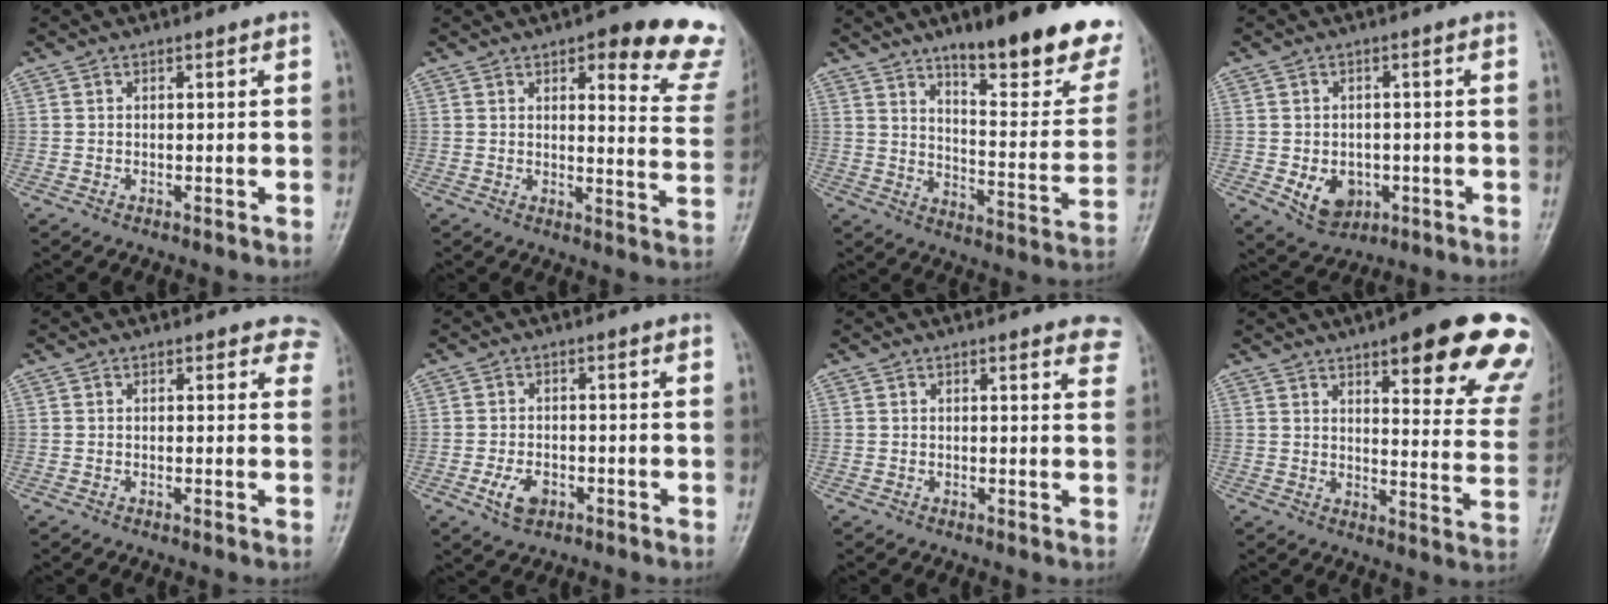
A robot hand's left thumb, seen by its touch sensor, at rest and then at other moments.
{"total": 16.8, "force": [11.5, 5.3, 11.0], "torque": [-0.083, -0.056, 0.117]}
{"total": 23.0, "force": [15.0, 6.0, 16.4], "torque": [-0.181, -0.079, 0.218]}
{"total": 6.4, "force": [-1.7, 5.0, 3.7], "torque": [-0.040, 0.004, -0.012]}
{"total": 3.7, "force": [3.2, 1.9, 0.5], "torque": [0.032, -0.013, 0.013]}
{"total": 4.3, "force": [-1.8, 2.7, 2.8], "torque": [-0.052, 0.005, -0.030]}
{"total": 4.9, "force": [3.8, 1.4, 2.7], "torque": [-0.011, -0.012, 0.030]}
{"total": 21.9, "force": [13.3, 5.7, 16.4], "torque": [-0.171, -0.049, 0.160]}